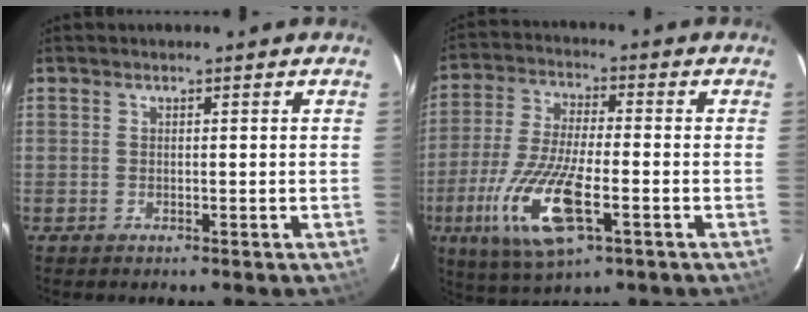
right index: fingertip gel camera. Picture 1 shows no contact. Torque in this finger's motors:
{"motor_torque": [1.86, -0.28, 1.05, 0.20]}